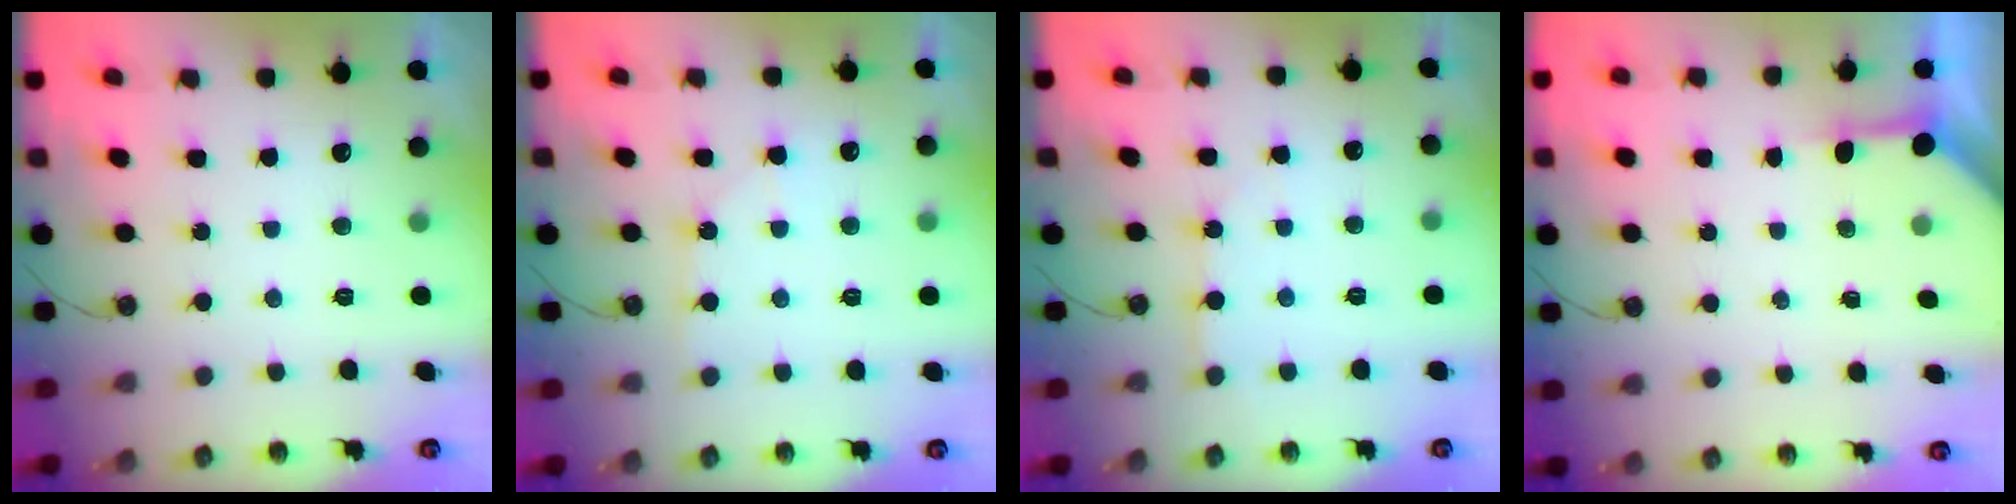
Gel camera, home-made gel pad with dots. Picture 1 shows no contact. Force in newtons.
{"total": 5.5, "press": 5.5, "slide": 0.6}
{"total": 3.4, "press": 3.4, "slide": 0.2}
{"total": 3.2, "press": 3.2, "slide": 0.4}